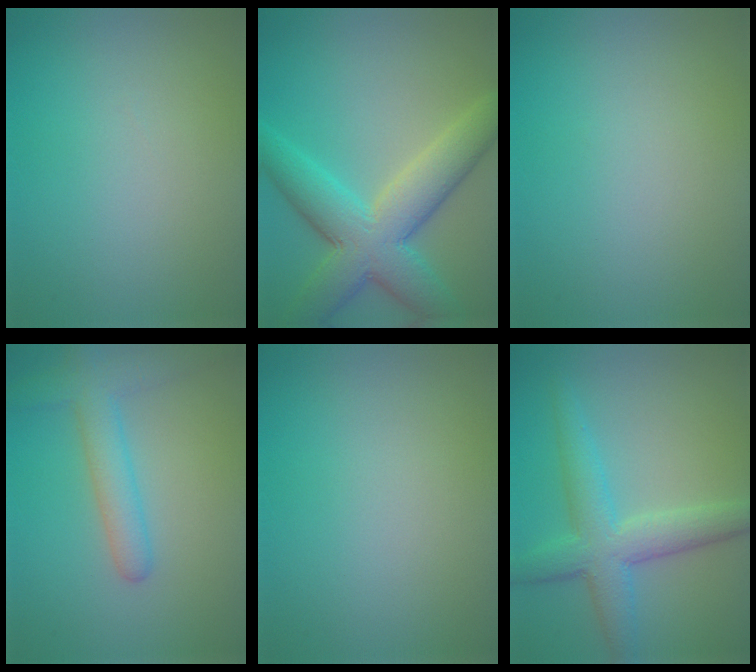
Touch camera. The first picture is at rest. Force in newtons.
{"total": 8.4, "press": 8.4, "slide": 0.4}
{"total": 0.0}
{"total": 3.9, "press": 3.9, "slide": 0.2}
{"total": 0.0}
{"total": 5.3, "press": 5.3, "slide": 0.1}